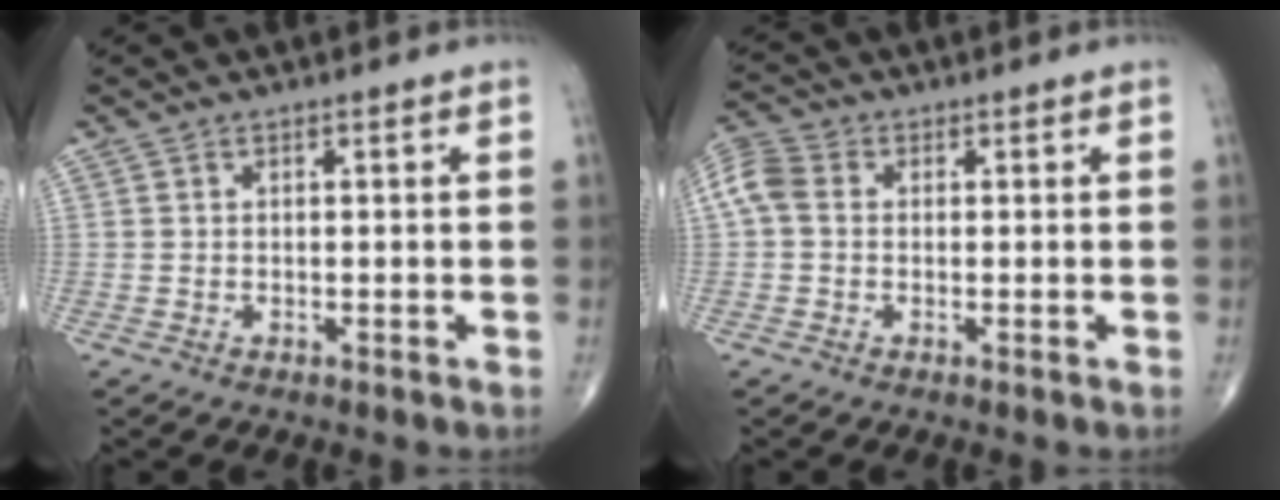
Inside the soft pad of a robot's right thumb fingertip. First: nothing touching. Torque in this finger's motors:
{"motor_torque": [-0.14, 0.25, 0.53, 0.05, 0.16]}